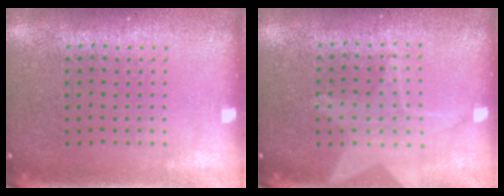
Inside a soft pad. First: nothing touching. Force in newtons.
{"total": 1.3, "press": 1.3, "slide": 0.2}